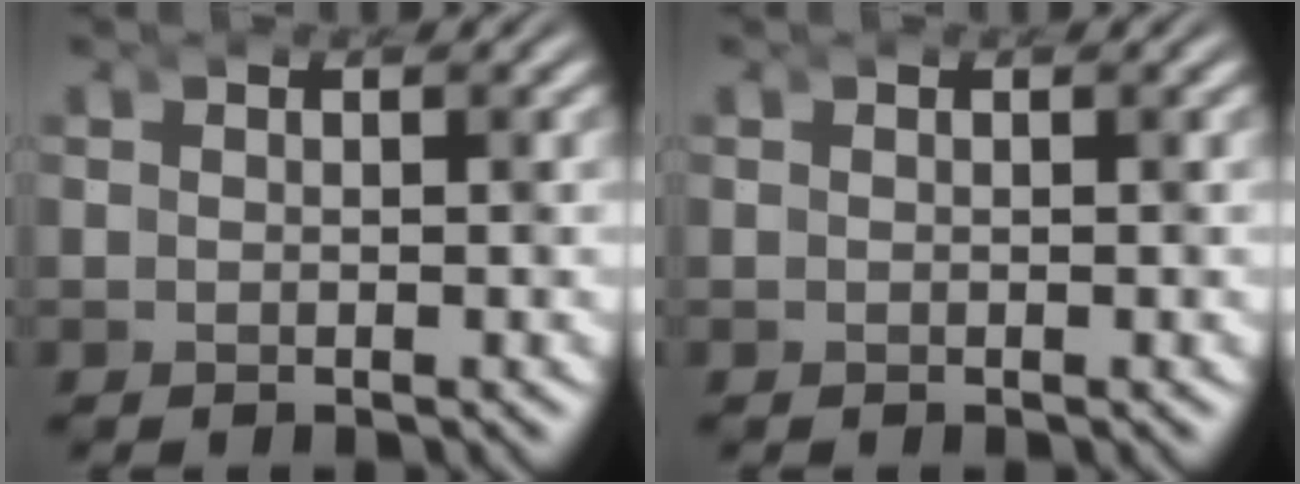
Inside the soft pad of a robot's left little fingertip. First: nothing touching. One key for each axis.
{"total": 0.0}